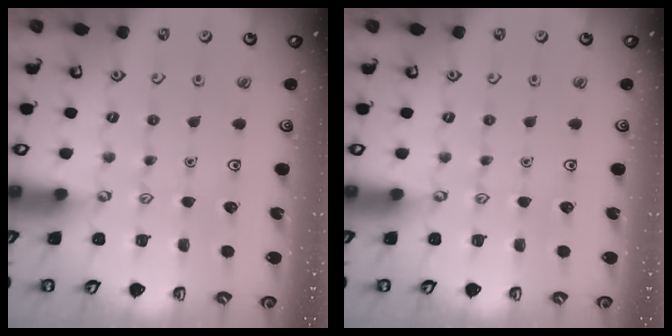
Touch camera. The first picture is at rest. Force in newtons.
{"total": 0.0}